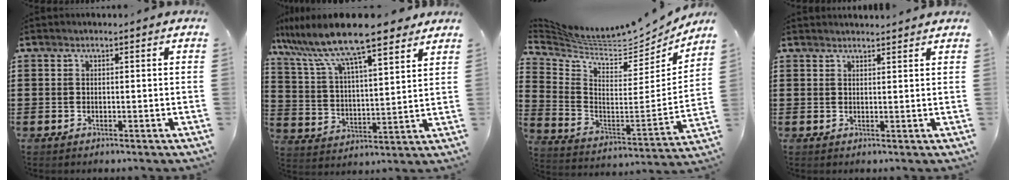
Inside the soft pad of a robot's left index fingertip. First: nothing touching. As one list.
[{"total": 11.5, "force": [9.7, 1.2, 6.1], "torque": [-0.157, -0.044, 0.164]}, {"total": 6.5, "force": [6.0, 0.8, 2.1], "torque": [-0.076, -0.058, 0.099]}, {"total": 1.5, "force": [1.5, 0.0, 0.2], "torque": [-0.006, 0.001, 0.029]}]